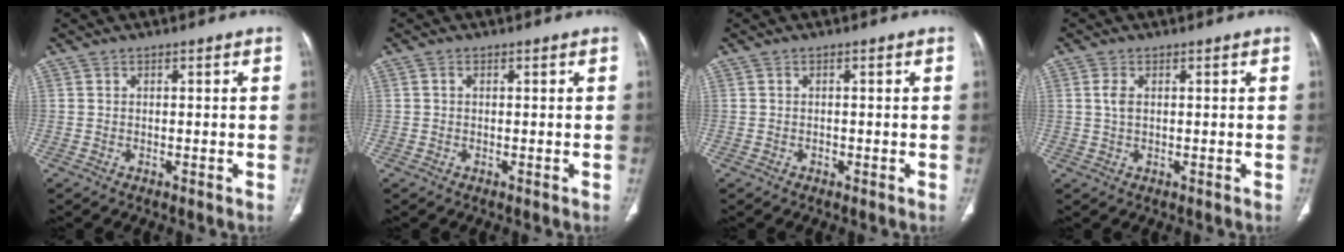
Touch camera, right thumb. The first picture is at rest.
{"total": 0.6, "force": [0.1, 0.4, 0.4], "torque": [-0.006, 0.002, 0.000]}
{"total": 0.7, "force": [-0.2, 0.5, 0.3], "torque": [-0.003, 0.002, -0.005]}
{"total": 2.5, "force": [0.5, 1.4, 2.0], "torque": [-0.048, 0.002, 0.011]}